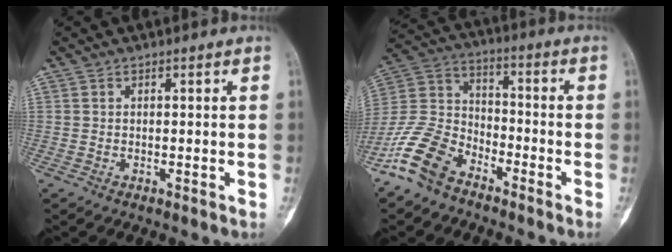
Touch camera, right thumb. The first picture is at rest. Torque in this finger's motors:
{"motor_torque": [0.18, 0.30, 0.26, -0.37, 0.10]}